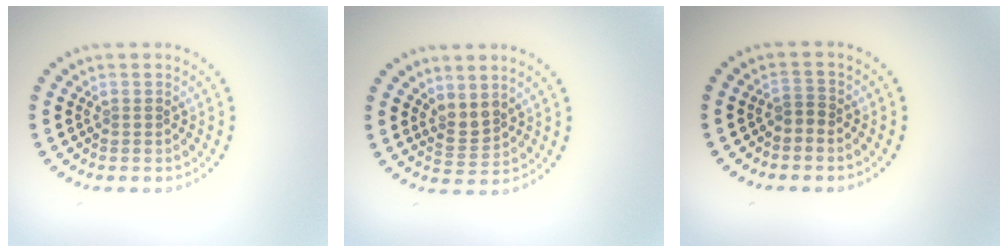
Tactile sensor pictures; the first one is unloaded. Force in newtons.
{"total": 1.9, "press": 1.6, "slide": 1.1}
{"total": 1.1, "press": 0.8, "slide": 0.7}